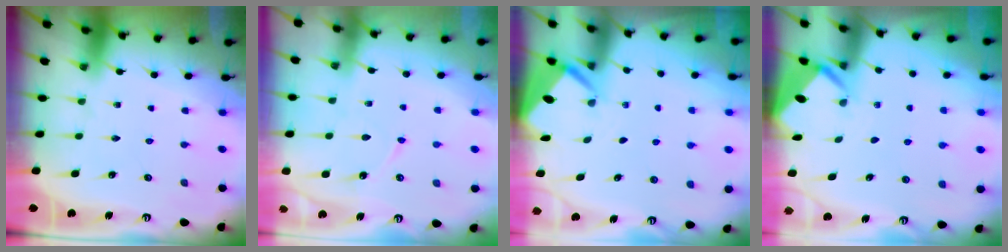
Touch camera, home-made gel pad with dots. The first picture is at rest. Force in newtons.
{"total": 5.2, "press": 5.2, "slide": 0.7}
{"total": 2.7, "press": 2.7, "slide": 0.3}
{"total": 2.9, "press": 2.9, "slide": 0.2}